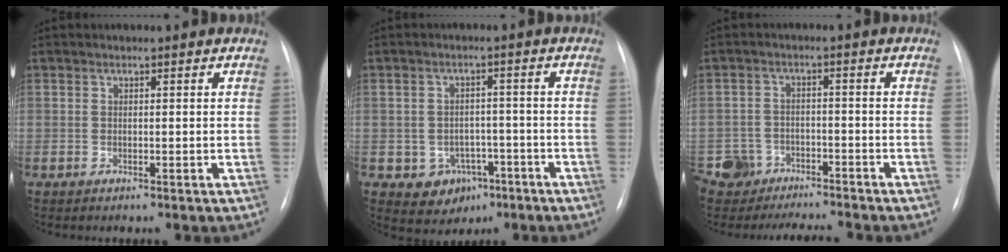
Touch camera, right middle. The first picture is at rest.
{"total": 6.1, "force": [-2.8, 5.0, 2.0], "torque": [-0.027, 0.011, -0.029]}
{"total": 7.2, "force": [-6.8, 2.3, 0.1], "torque": [0.002, 0.018, -0.115]}